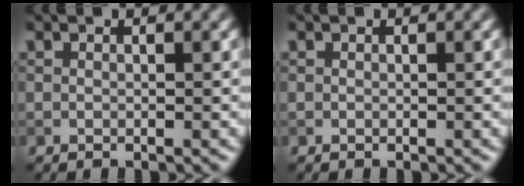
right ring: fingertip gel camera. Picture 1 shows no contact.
{"total": 0.0}